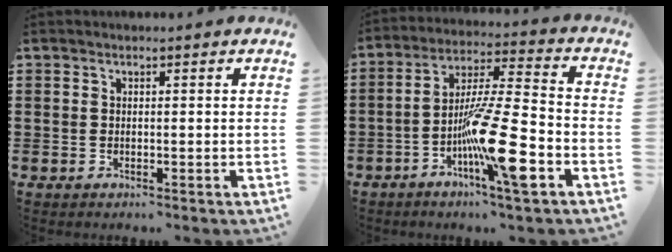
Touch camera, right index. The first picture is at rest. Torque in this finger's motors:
{"motor_torque": [2.14, 0.00, 1.05, 0.21]}